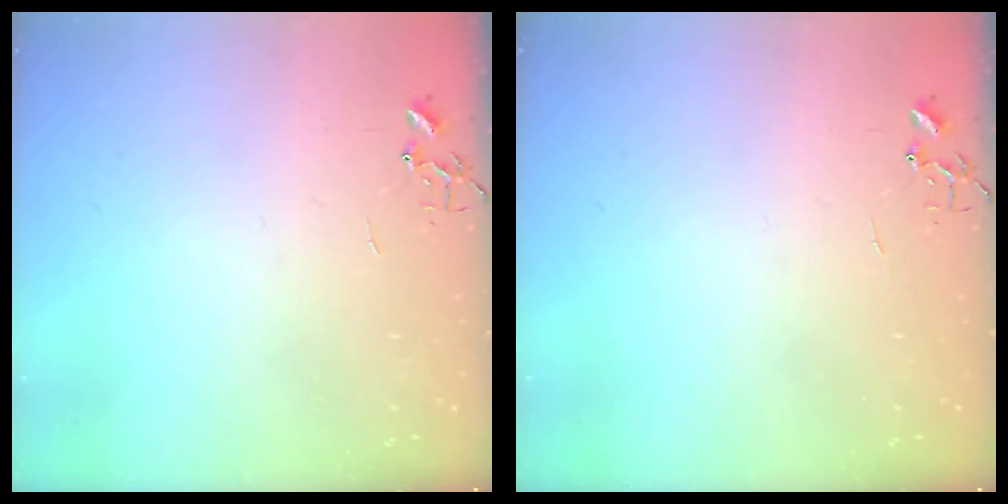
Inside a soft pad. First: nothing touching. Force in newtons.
{"total": 0.0}